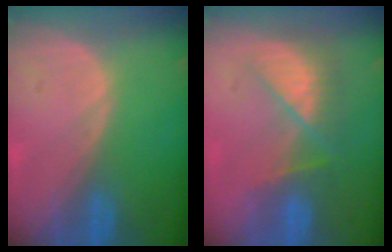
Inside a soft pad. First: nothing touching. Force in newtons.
{"total": 8.1, "press": 7.0, "slide": 4.1}